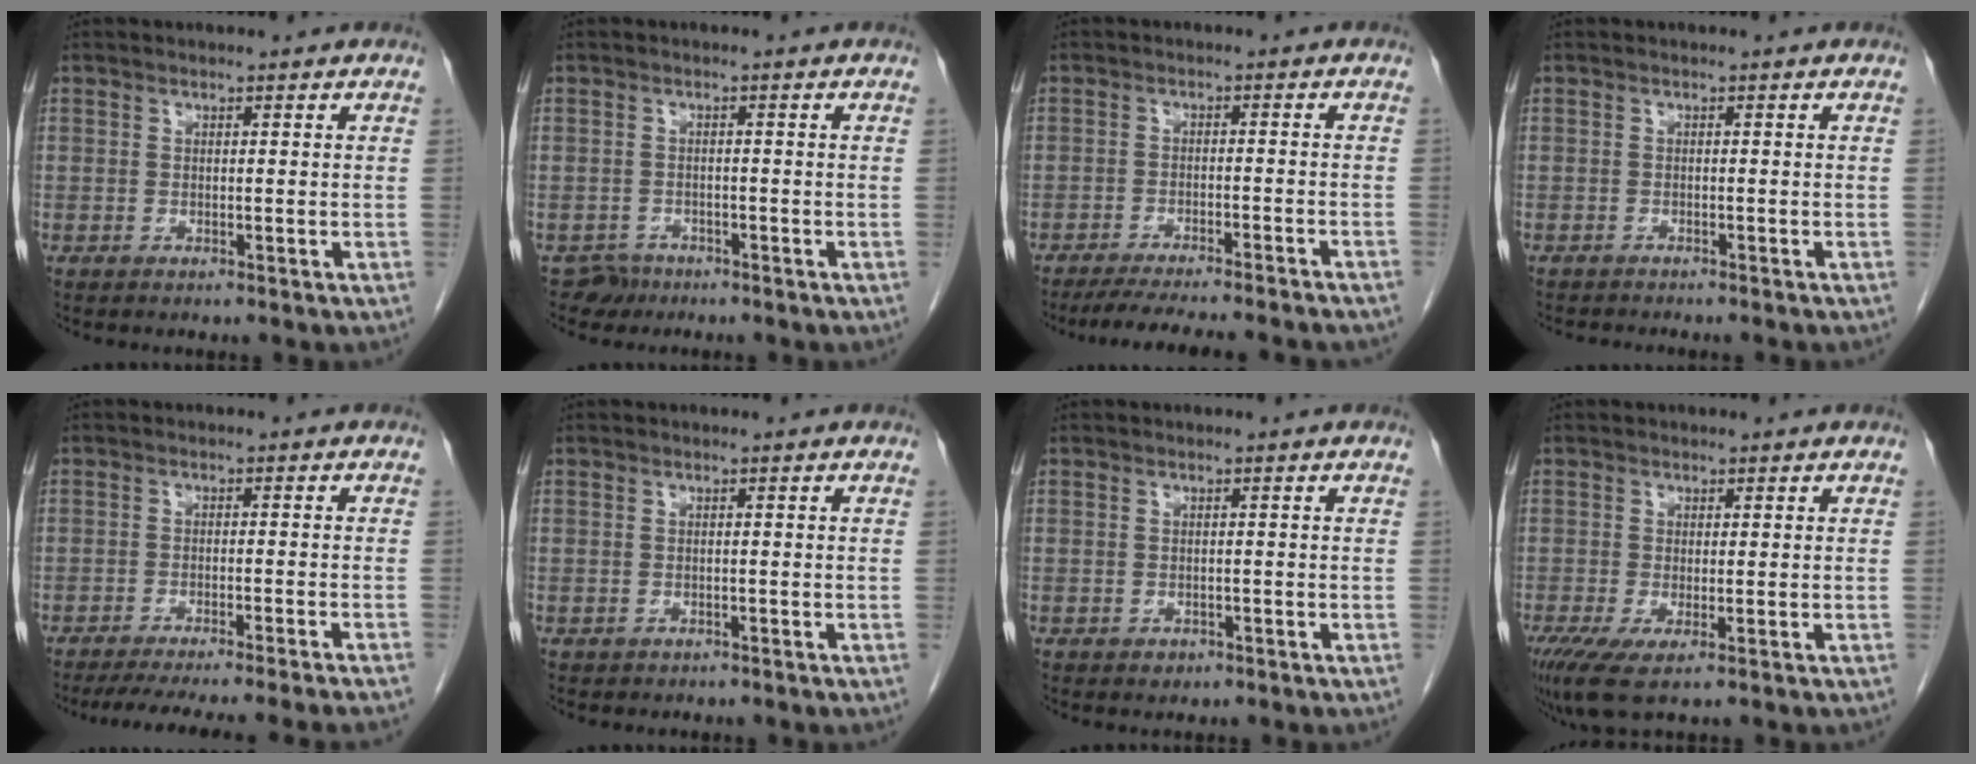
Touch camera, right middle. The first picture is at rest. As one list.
[{"total": 2.2, "force": [-1.6, 1.3, -0.5], "torque": [0.006, 0.006, -0.026]}, {"total": 15.8, "force": [-14.1, 1.3, 6.9], "torque": [-0.098, -0.023, -0.185]}, {"total": 5.2, "force": [-4.6, 0.9, 2.1], "torque": [-0.029, -0.007, -0.058]}, {"total": 14.8, "force": [-13.2, -1.3, 6.5], "torque": [-0.081, -0.037, -0.181]}, {"total": 0.8, "force": [-0.6, 0.6, 0.1], "torque": [-0.014, 0.002, -0.005]}, {"total": 1.0, "force": [-0.6, 0.8, 0.3], "torque": [-0.006, 0.002, -0.004]}, {"total": 5.7, "force": [-2.6, 1.7, 4.8], "torque": [-0.093, -0.021, -0.041]}]